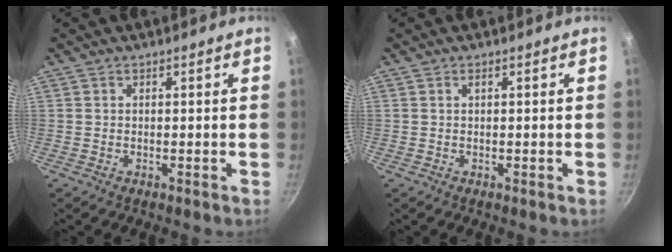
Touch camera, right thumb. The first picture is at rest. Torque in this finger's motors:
{"motor_torque": [-0.01, -0.19, -0.02, -0.14, 0.01]}